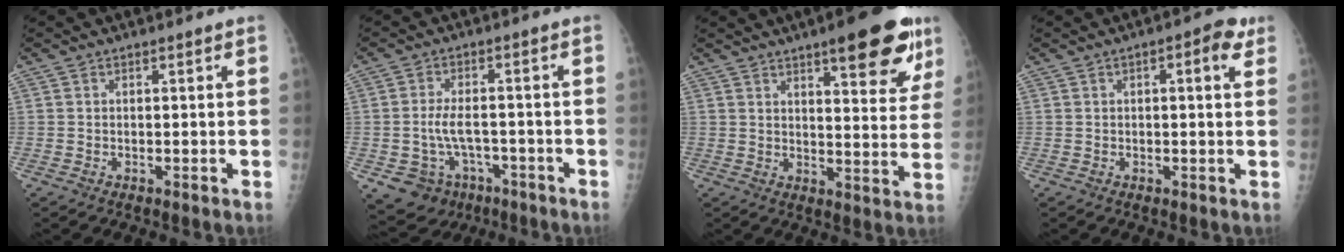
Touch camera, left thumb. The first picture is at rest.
{"total": 10.4, "force": [-4.3, 7.9, 5.2], "torque": [-0.092, 0.035, -0.053]}
{"total": 15.6, "force": [9.2, 4.4, 11.8], "torque": [-0.116, -0.039, 0.121]}
{"total": 4.9, "force": [1.8, 1.7, 4.3], "torque": [-0.050, 0.009, 0.018]}